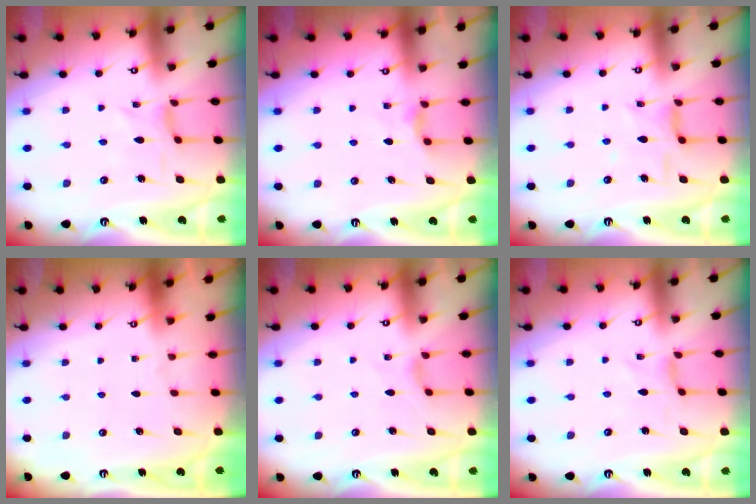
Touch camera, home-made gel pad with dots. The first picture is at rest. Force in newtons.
{"total": 4.3, "press": 4.3, "slide": 0.7}
{"total": 7.9, "press": 7.8, "slide": 0.7}
{"total": 0.0}
{"total": 1.7, "press": 1.6, "slide": 0.4}
{"total": 0.0}